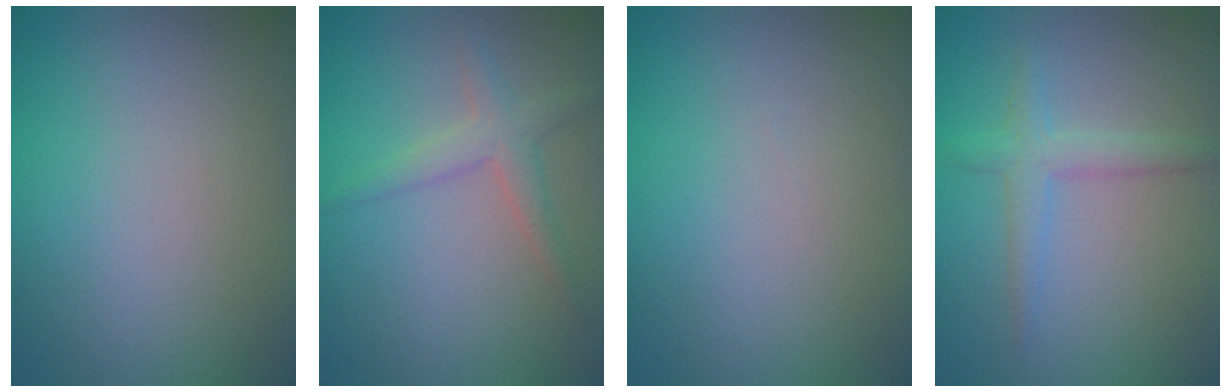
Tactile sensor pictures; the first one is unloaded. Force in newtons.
{"total": 2.2, "press": 2.2, "slide": 0.1}
{"total": 0.0}
{"total": 2.2, "press": 2.2, "slide": 0.0}